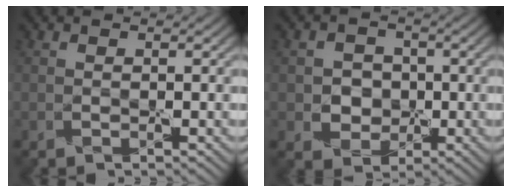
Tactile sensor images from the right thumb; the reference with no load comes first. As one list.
[{"total": 4.3, "force": [-0.4, 3.9, 1.6], "torque": [-0.033, -0.005, -0.022]}]